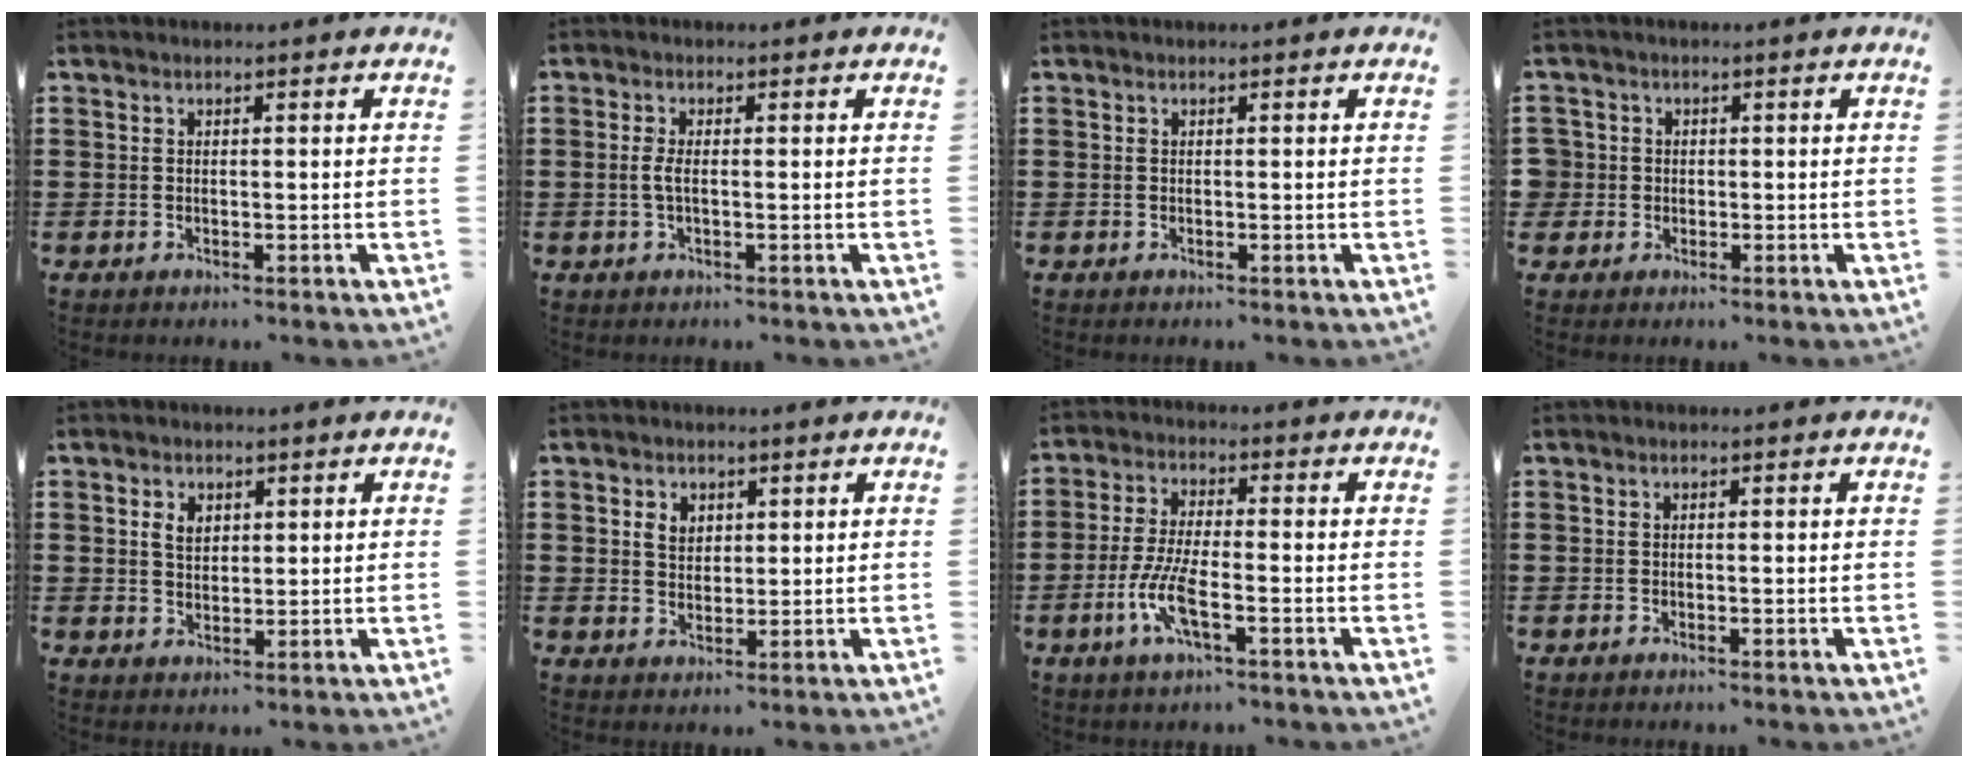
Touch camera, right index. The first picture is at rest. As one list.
[{"total": 2.1, "force": [-0.3, 0.5, 2.1], "torque": [-0.053, -0.005, -0.011]}, {"total": 0.0}, {"total": 2.4, "force": [-0.2, 2.4, 0.2], "torque": [-0.024, 0.006, -0.010]}, {"total": 2.9, "force": [1.0, 2.1, 1.8], "torque": [-0.042, 0.009, 0.018]}, {"total": 2.9, "force": [1.1, 2.3, 1.4], "torque": [-0.036, 0.010, 0.019]}, {"total": 6.9, "force": [-2.9, 1.7, 6.0], "torque": [-0.140, -0.015, -0.059]}, {"total": 0.0}]